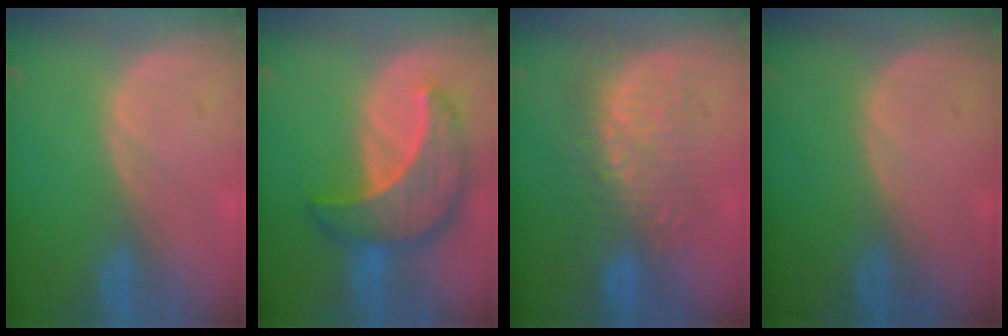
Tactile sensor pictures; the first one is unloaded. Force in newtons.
{"total": 9.6, "press": 9.6, "slide": 0.8}
{"total": 8.8, "press": 8.4, "slide": 2.5}
{"total": 0.0}